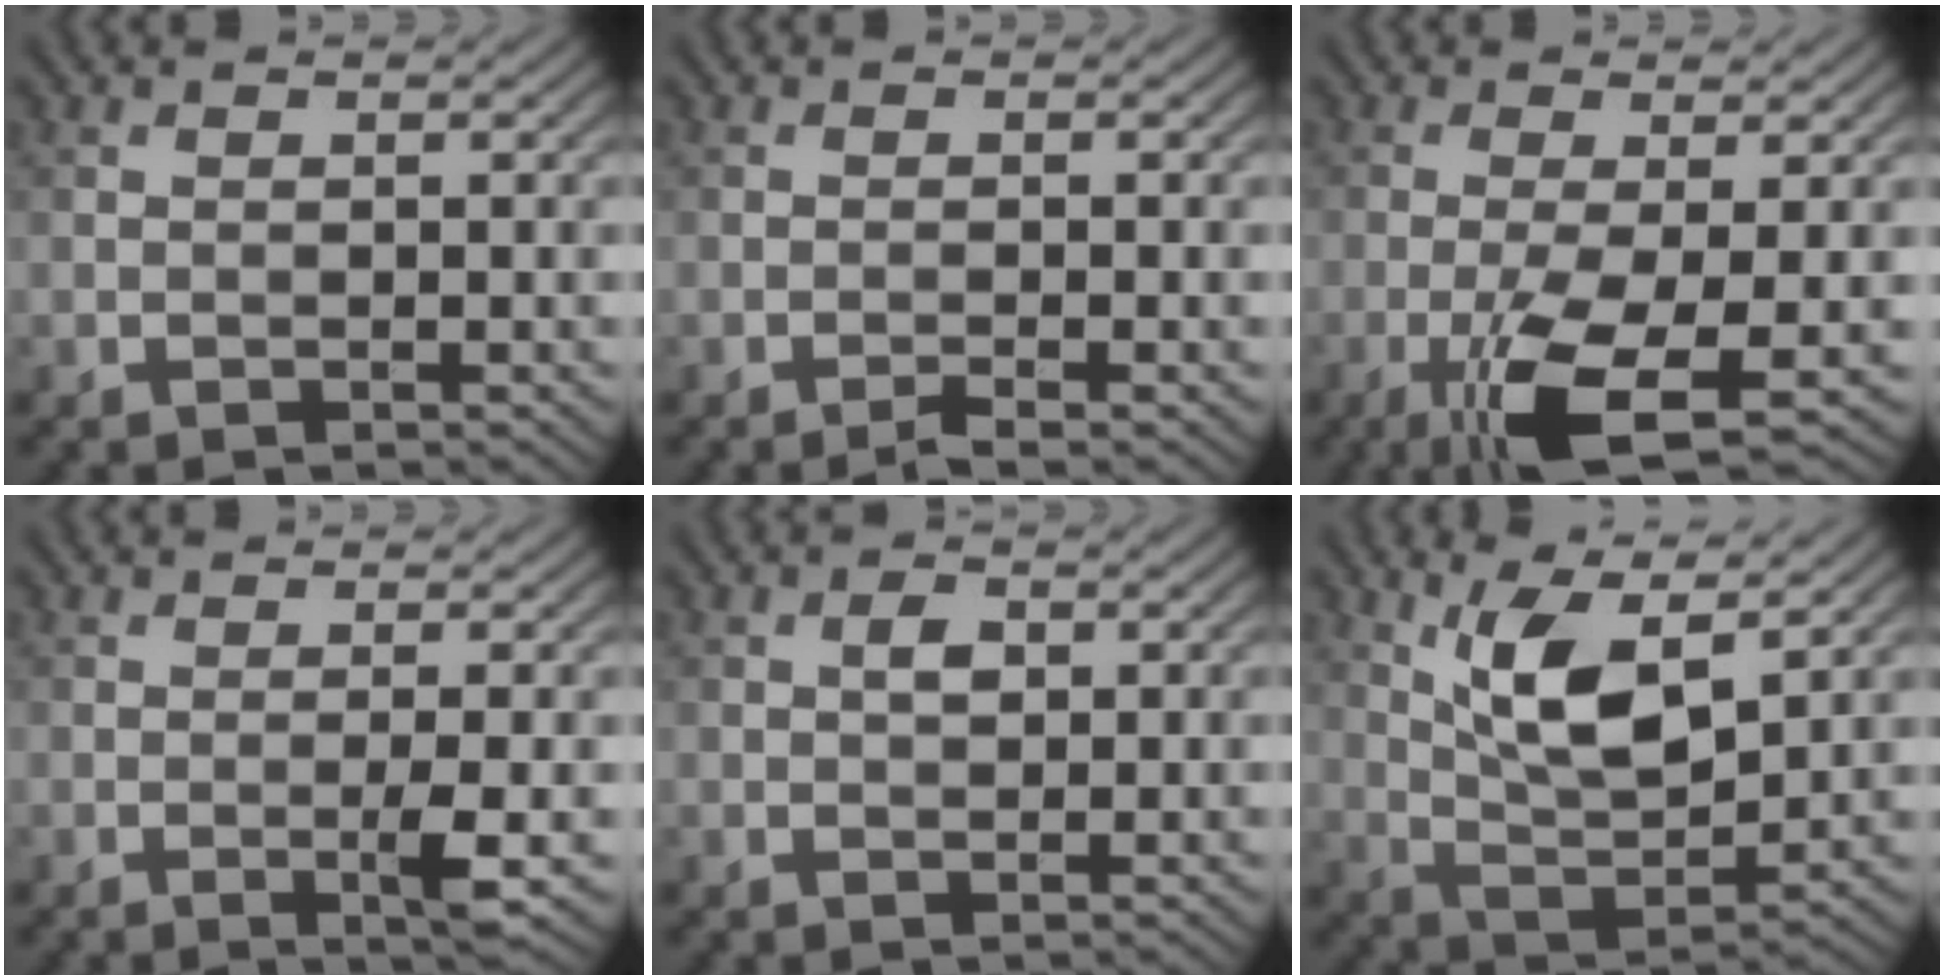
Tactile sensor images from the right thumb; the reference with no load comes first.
{"total": 1.1, "force": [-0.8, 0.0, 0.8], "torque": [-0.015, 0.004, -0.022]}
{"total": 7.7, "force": [-3.1, 1.6, 6.9], "torque": [-0.129, -0.001, -0.059]}
{"total": 2.7, "force": [-0.6, 0.1, 2.6], "torque": [-0.049, 0.000, -0.014]}
{"total": 1.6, "force": [0.3, 1.0, 1.2], "torque": [-0.022, 0.004, 0.002]}
{"total": 8.8, "force": [4.0, 3.3, 7.1], "torque": [-0.142, 0.000, 0.078]}